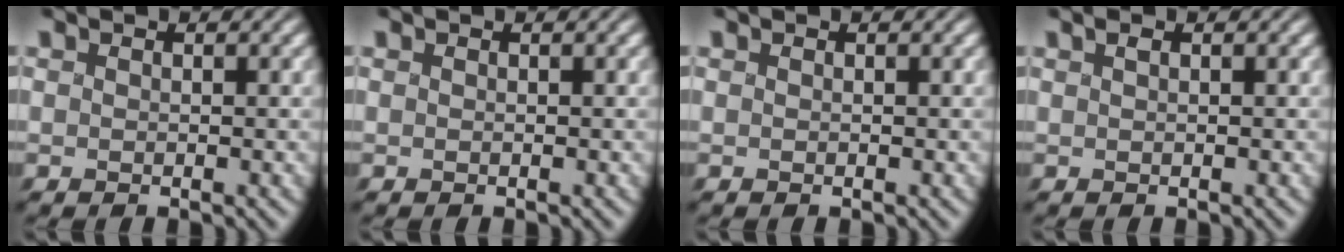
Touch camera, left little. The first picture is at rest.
{"total": 0.0}
{"total": 0.0}
{"total": 0.9, "force": [0.3, 0.4, 0.8], "torque": [-0.007, -0.002, 0.002]}